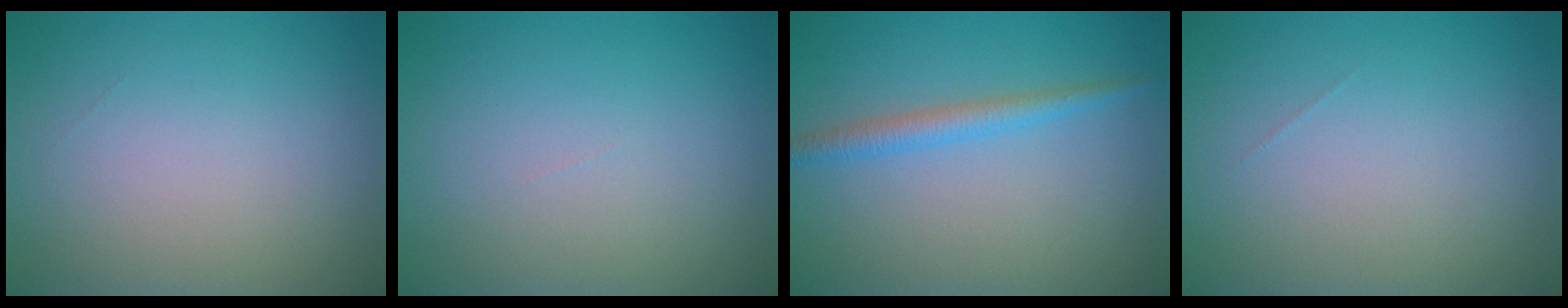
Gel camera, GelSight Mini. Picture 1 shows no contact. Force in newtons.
{"total": 0.0}
{"total": 2.1, "press": 2.1, "slide": 0.1}
{"total": 0.0}